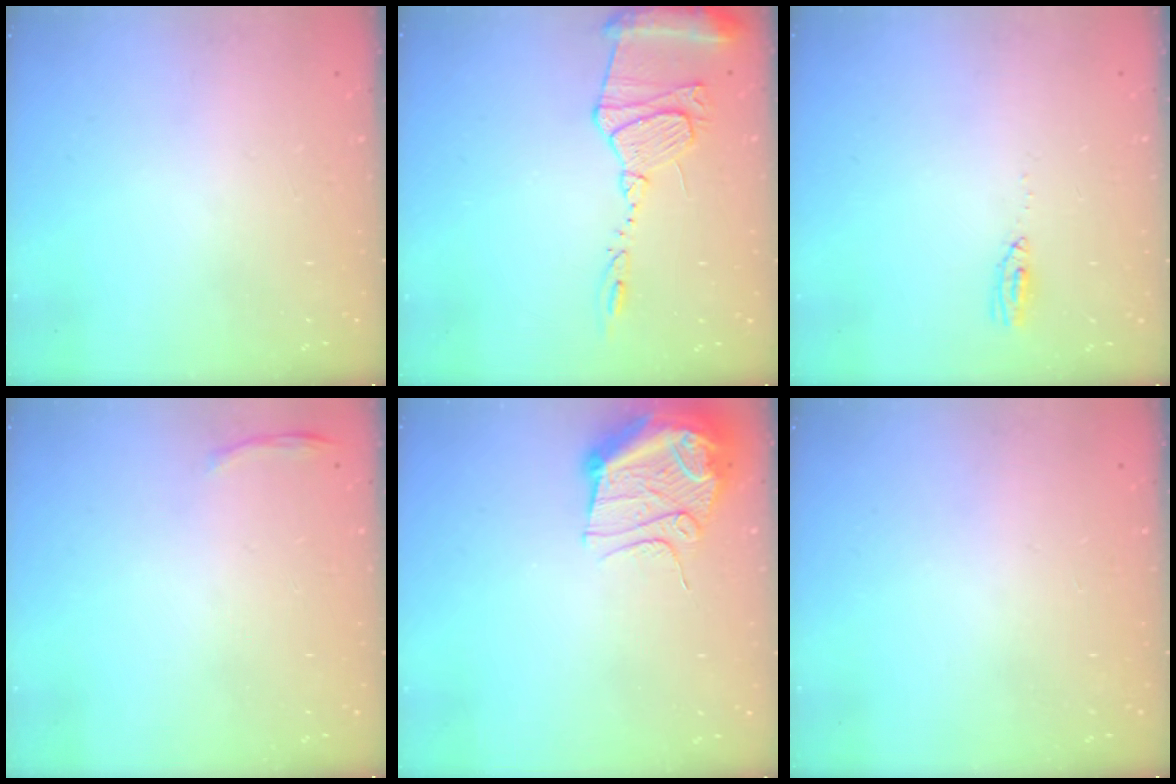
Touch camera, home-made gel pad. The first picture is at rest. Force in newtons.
{"total": 13.7, "press": 13.6, "slide": 1.8}
{"total": 3.8, "press": 3.4, "slide": 1.6}
{"total": 4.1, "press": 3.9, "slide": 1.1}
{"total": 11.7, "press": 11.6, "slide": 1.2}
{"total": 0.0}